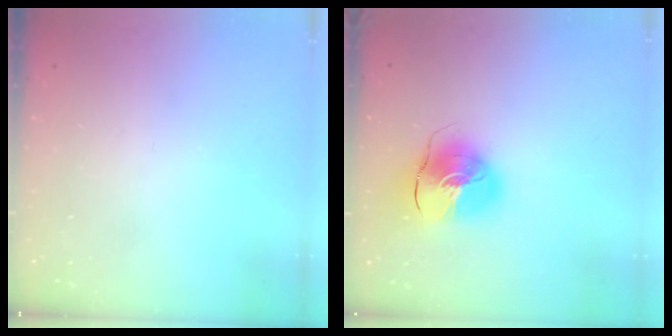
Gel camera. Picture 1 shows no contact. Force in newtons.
{"total": 13.9, "press": 13.8, "slide": 2.1}